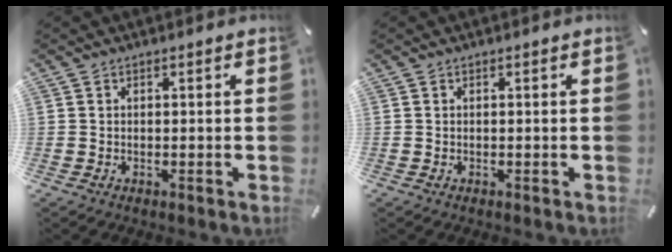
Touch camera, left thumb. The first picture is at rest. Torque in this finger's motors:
{"motor_torque": [-0.01, 0.00, -0.02, 0.02, 0.00]}